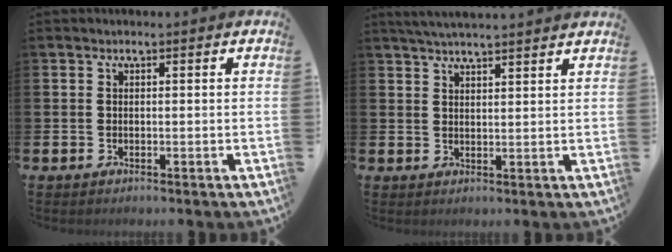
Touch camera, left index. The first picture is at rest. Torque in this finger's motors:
{"motor_torque": [0.28, -0.46, 0.61, 0.13]}